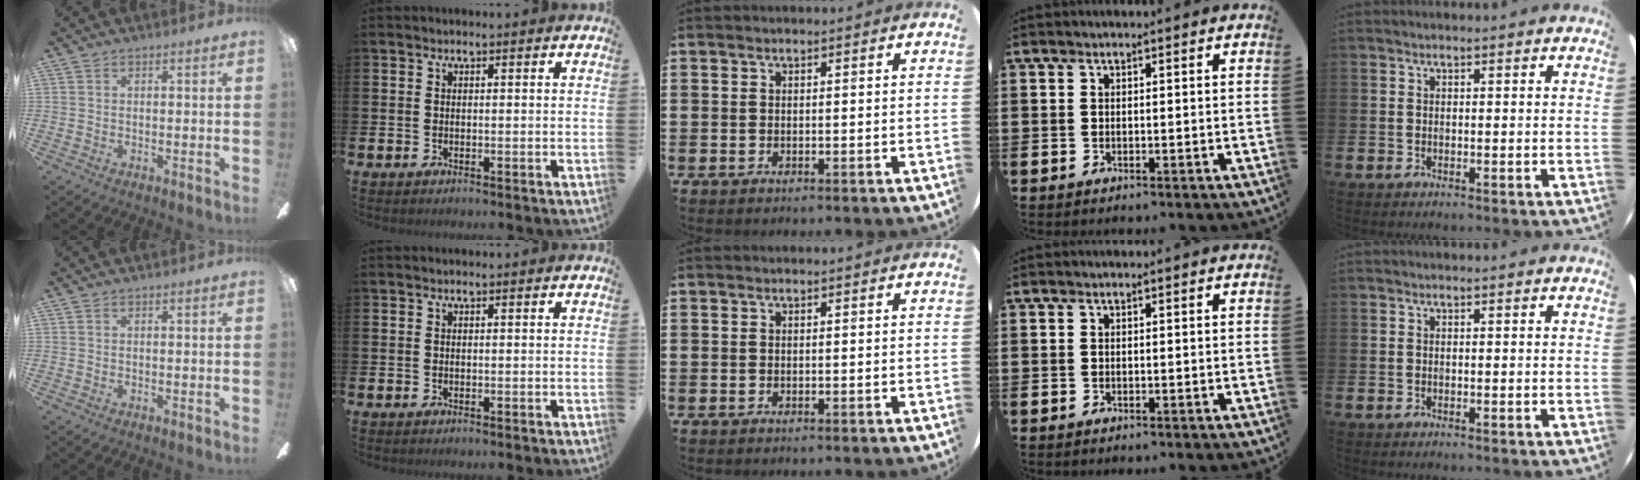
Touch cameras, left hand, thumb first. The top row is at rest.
{}